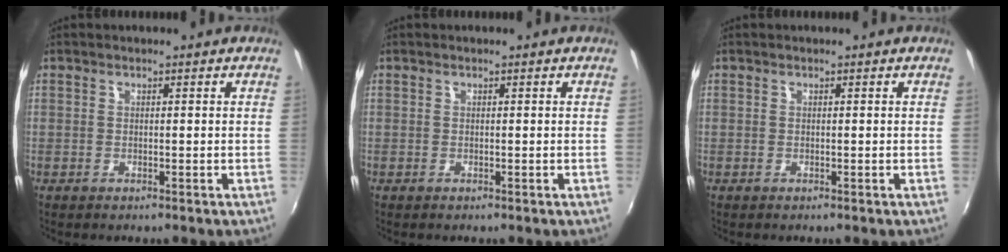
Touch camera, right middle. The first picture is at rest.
{"total": 0.0}
{"total": 0.0}